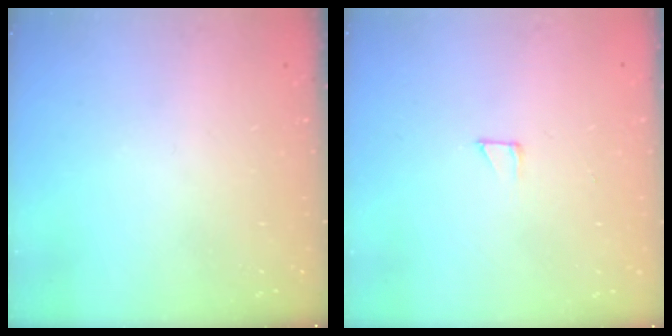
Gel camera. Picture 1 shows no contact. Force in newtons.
{"total": 2.5, "press": 2.5, "slide": 0.1}